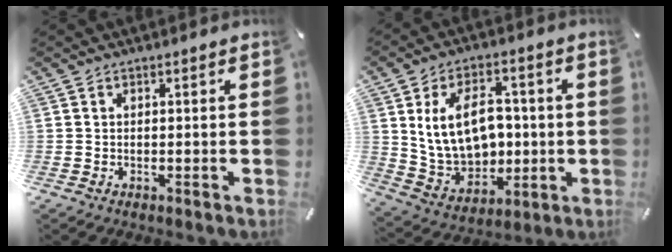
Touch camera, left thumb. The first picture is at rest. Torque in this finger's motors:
{"motor_torque": [0.90, 2.27, 1.53, -1.09, 0.21]}